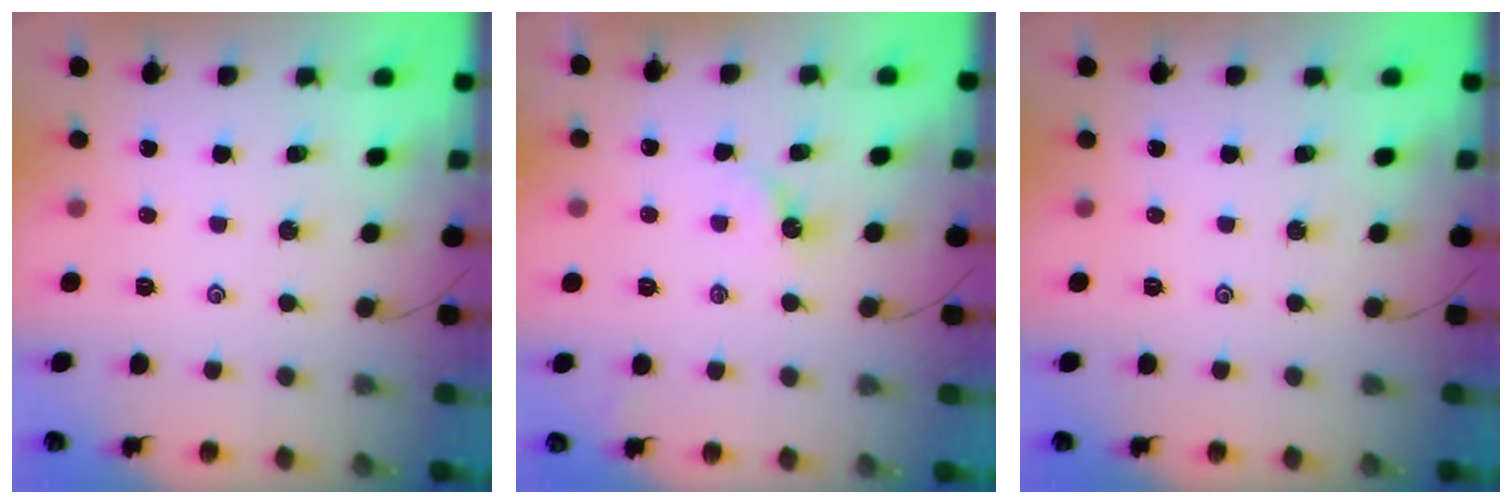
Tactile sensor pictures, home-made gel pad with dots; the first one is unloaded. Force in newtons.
{"total": 3.2, "press": 3.1, "slide": 0.5}
{"total": 0.0}